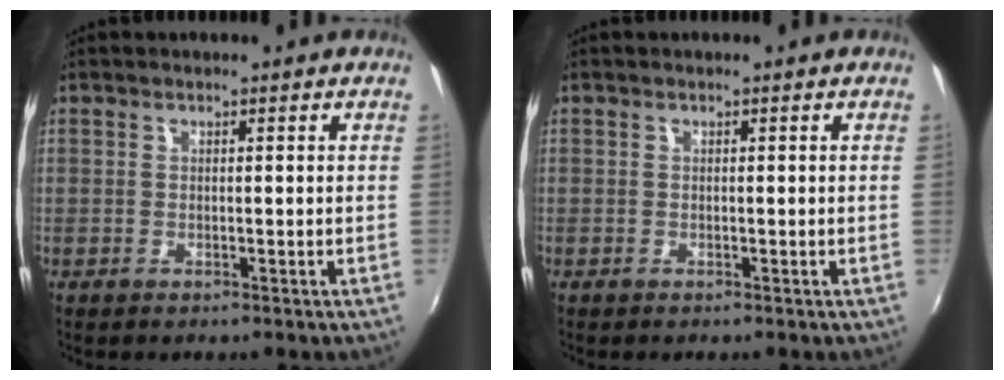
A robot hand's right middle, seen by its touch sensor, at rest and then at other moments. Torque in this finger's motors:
{"motor_torque": [0.64, -0.68, -0.21, -0.21]}